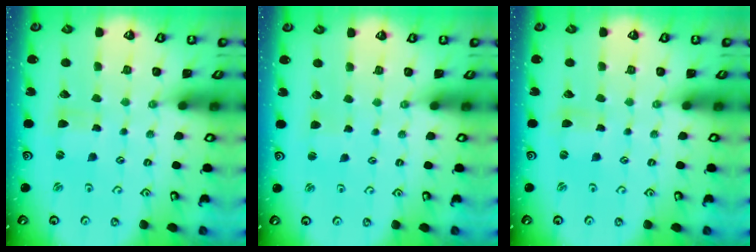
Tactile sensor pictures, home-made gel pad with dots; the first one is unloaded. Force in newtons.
{"total": 1.3, "press": 1.2, "slide": 0.2}
{"total": 0.8, "press": 0.8, "slide": 0.1}